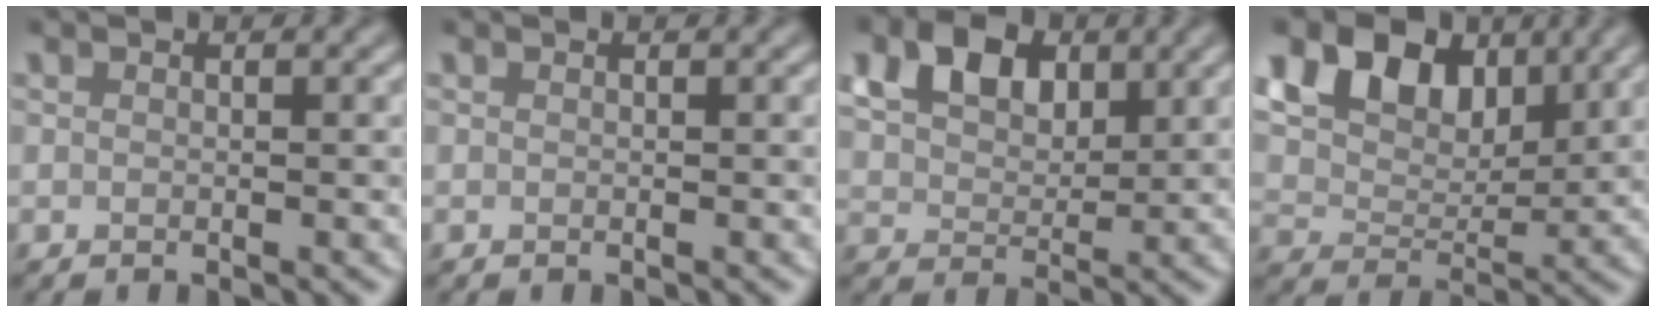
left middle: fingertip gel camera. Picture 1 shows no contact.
{"total": 0.0}
{"total": 5.5, "force": [2.6, 3.7, 3.2], "torque": [-0.071, 0.006, 0.040]}
{"total": 9.7, "force": [5.1, 6.2, 5.4], "torque": [-0.108, 0.023, 0.072]}